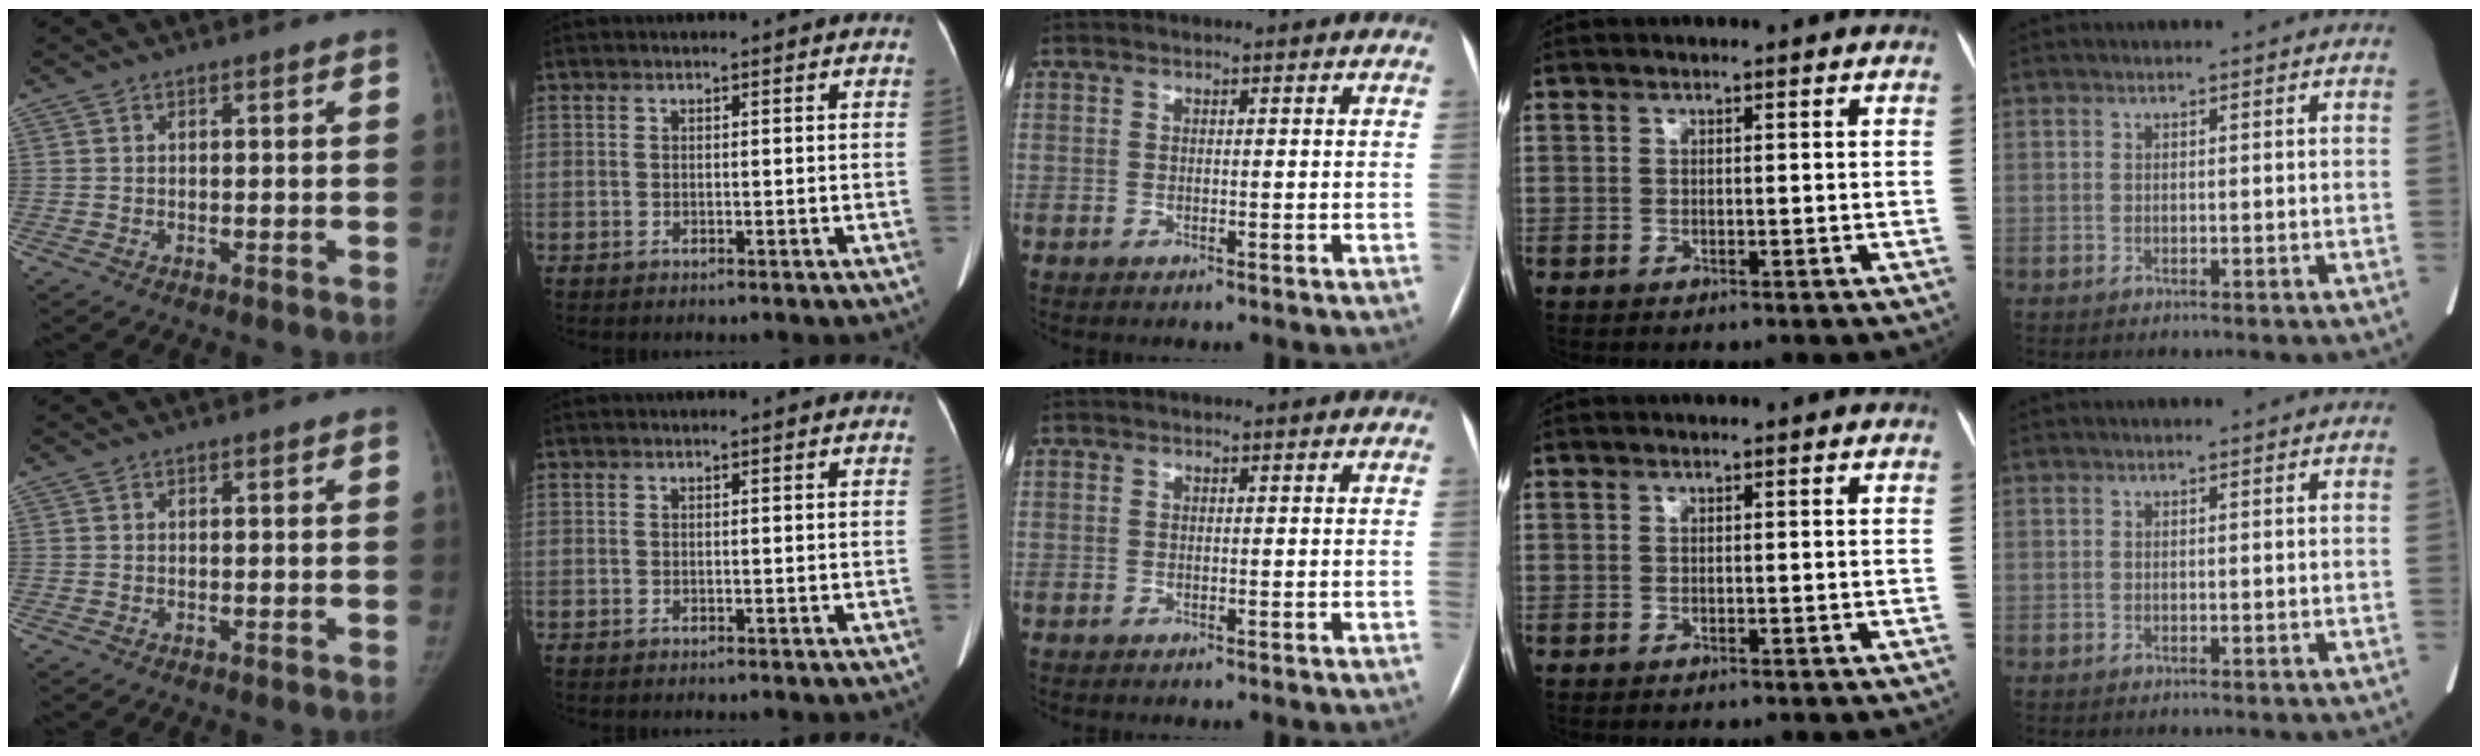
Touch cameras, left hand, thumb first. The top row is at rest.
{}